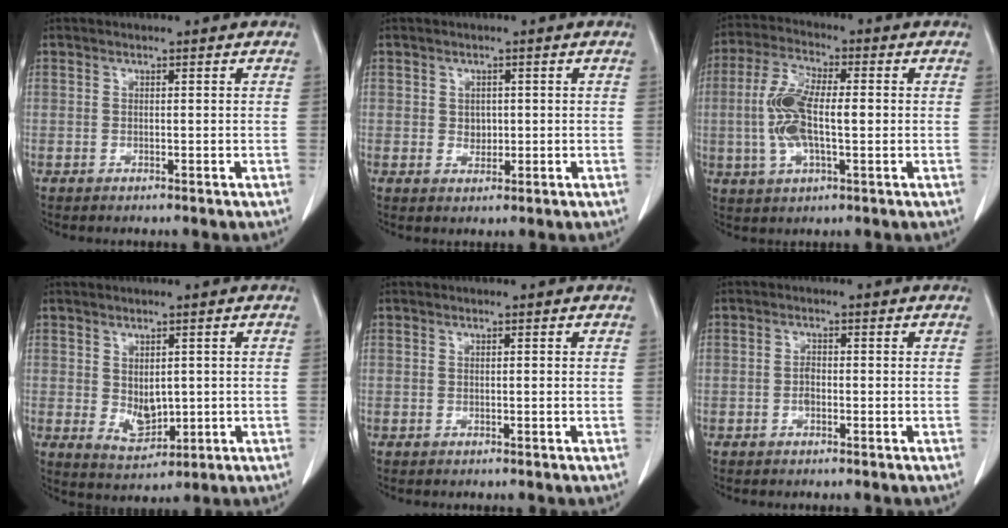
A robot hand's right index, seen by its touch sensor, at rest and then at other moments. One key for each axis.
{"total": 1.9, "fx": 0.1, "fy": 1.7, "fz": 1.0, "tx": -0.013, "ty": 0.000, "tz": 0.006}
{"total": 10.2, "fx": -0.3, "fy": 3.5, "fz": 9.6, "tx": -0.209, "ty": 0.012, "tz": -0.004}
{"total": 4.9, "fx": 0.2, "fy": 3.1, "fz": 3.8, "tx": -0.068, "ty": -0.009, "tz": 0.021}
{"total": 0.0}
{"total": 1.5, "fx": -0.4, "fy": 0.8, "fz": 1.2, "tx": -0.021, "ty": 0.003, "tz": -0.008}